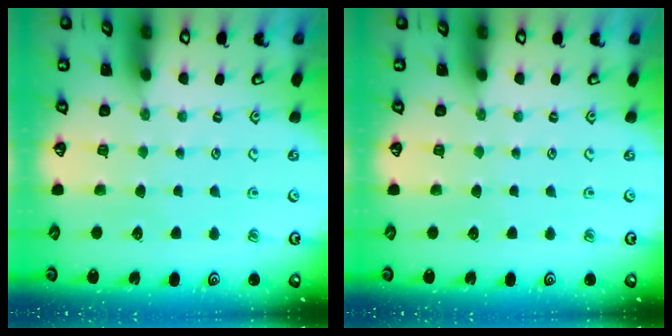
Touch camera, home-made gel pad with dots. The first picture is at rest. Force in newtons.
{"total": 0.0}